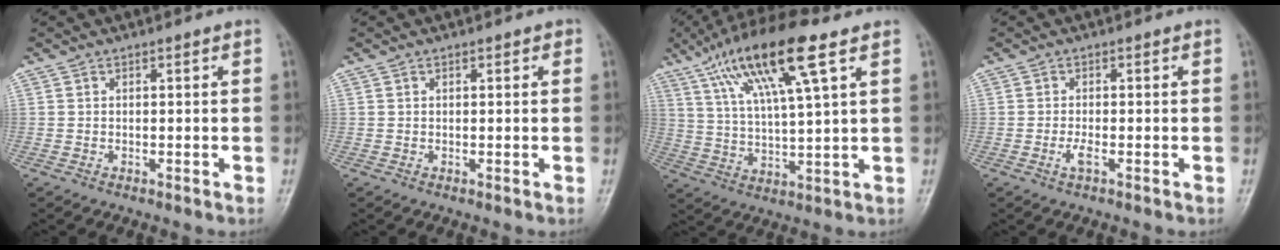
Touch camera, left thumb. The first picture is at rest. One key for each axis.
{"total": 0.9, "fx": 0.4, "fy": 0.6, "fz": 0.6, "tx": -0.002, "ty": 0.000, "tz": 0.002}
{"total": 16.8, "fx": 8.4, "fy": 3.3, "fz": 14.3, "tx": -0.266, "ty": -0.010, "tz": 0.150}
{"total": 1.9, "fx": -0.8, "fy": 0.6, "fz": 1.7, "tx": -0.036, "ty": -0.002, "tz": -0.017}